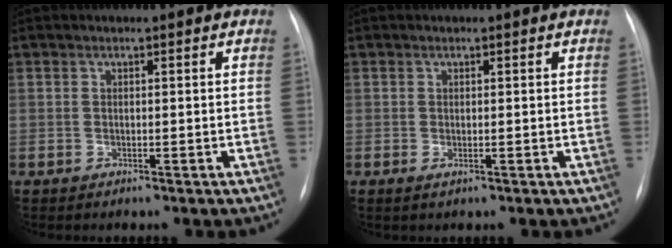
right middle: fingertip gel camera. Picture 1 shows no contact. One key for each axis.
{"total": 0.6, "fx": -0.1, "fy": 0.3, "fz": 0.5, "tx": -0.010, "ty": -0.003, "tz": -0.001}